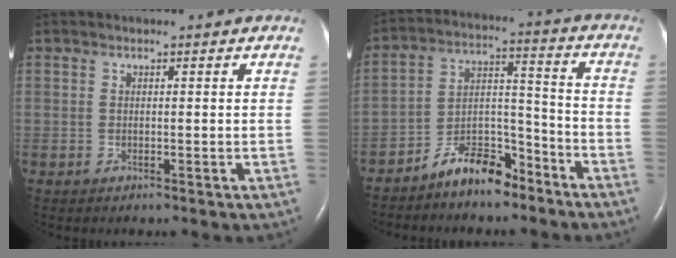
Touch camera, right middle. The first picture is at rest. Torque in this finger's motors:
{"motor_torque": [1.07, -1.07, 0.15, 0.04]}